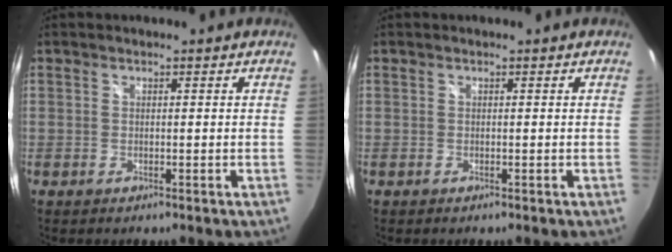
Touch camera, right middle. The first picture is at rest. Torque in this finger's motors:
{"motor_torque": [0.09, -0.22, 0.10, 0.00]}